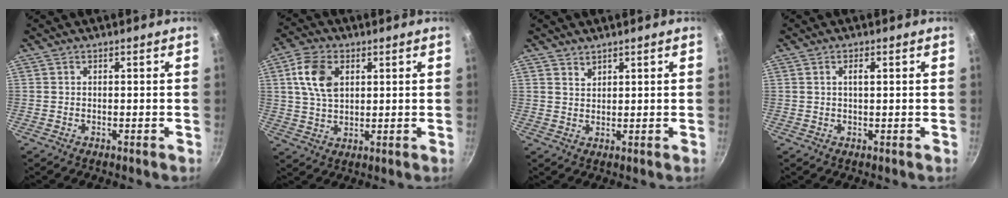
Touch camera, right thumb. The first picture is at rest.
{"total": 8.8, "force": [2.6, 5.8, 6.1], "torque": [-0.107, 0.002, 0.047]}
{"total": 1.6, "force": [1.3, 0.9, 0.3], "torque": [0.002, -0.005, 0.025]}
{"total": 1.3, "force": [0.3, 0.3, 1.2], "torque": [-0.020, 0.002, 0.007]}